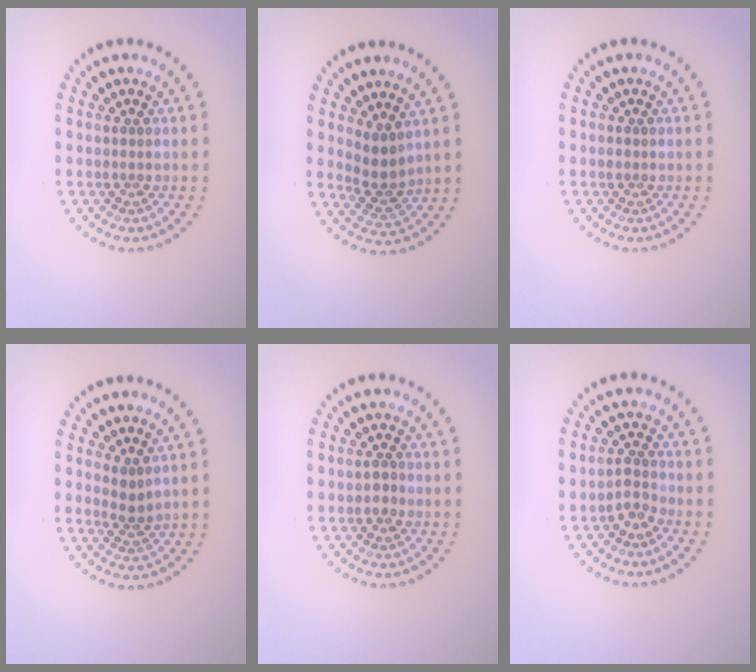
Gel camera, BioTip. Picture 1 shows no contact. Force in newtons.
{"total": 2.5, "press": 1.9, "slide": 1.6}
{"total": 0.5, "press": 0.4, "slide": 0.3}
{"total": 1.6, "press": 1.3, "slide": 1.0}
{"total": 1.1, "press": 1.0, "slide": 0.4}
{"total": 1.7, "press": 1.1, "slide": 1.3}